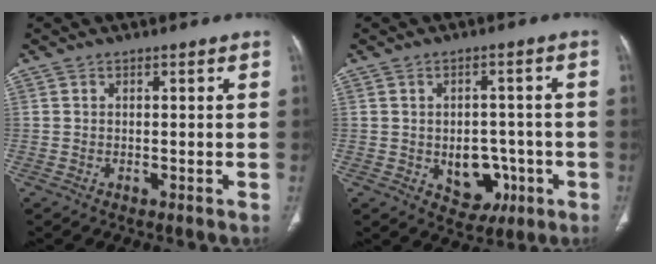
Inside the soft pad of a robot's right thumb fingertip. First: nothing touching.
{"total": 7.9, "force": [-2.0, 5.9, 4.8], "torque": [-0.028, 0.016, -0.013]}